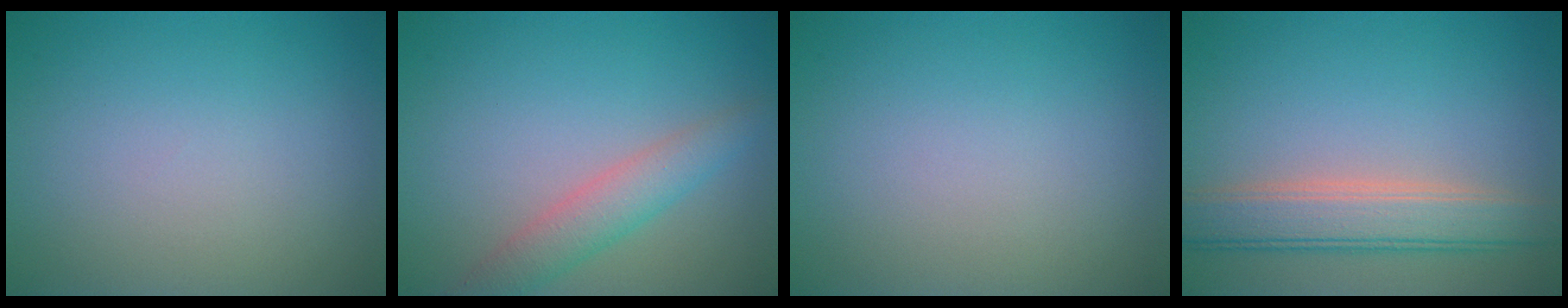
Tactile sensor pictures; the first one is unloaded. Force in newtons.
{"total": 3.1, "press": 3.1, "slide": 0.0}
{"total": 0.0}
{"total": 5.0, "press": 5.0, "slide": 0.2}